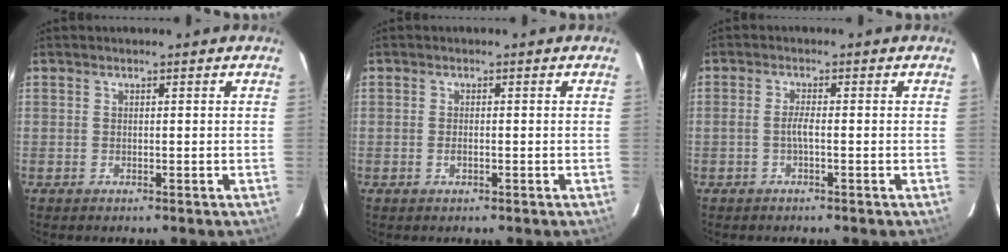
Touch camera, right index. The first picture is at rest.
{"total": 1.4, "force": [-0.4, 0.7, 1.1], "torque": [-0.023, 0.000, -0.008]}
{"total": 1.9, "force": [-0.7, 0.1, 1.8], "torque": [-0.036, 0.003, -0.014]}